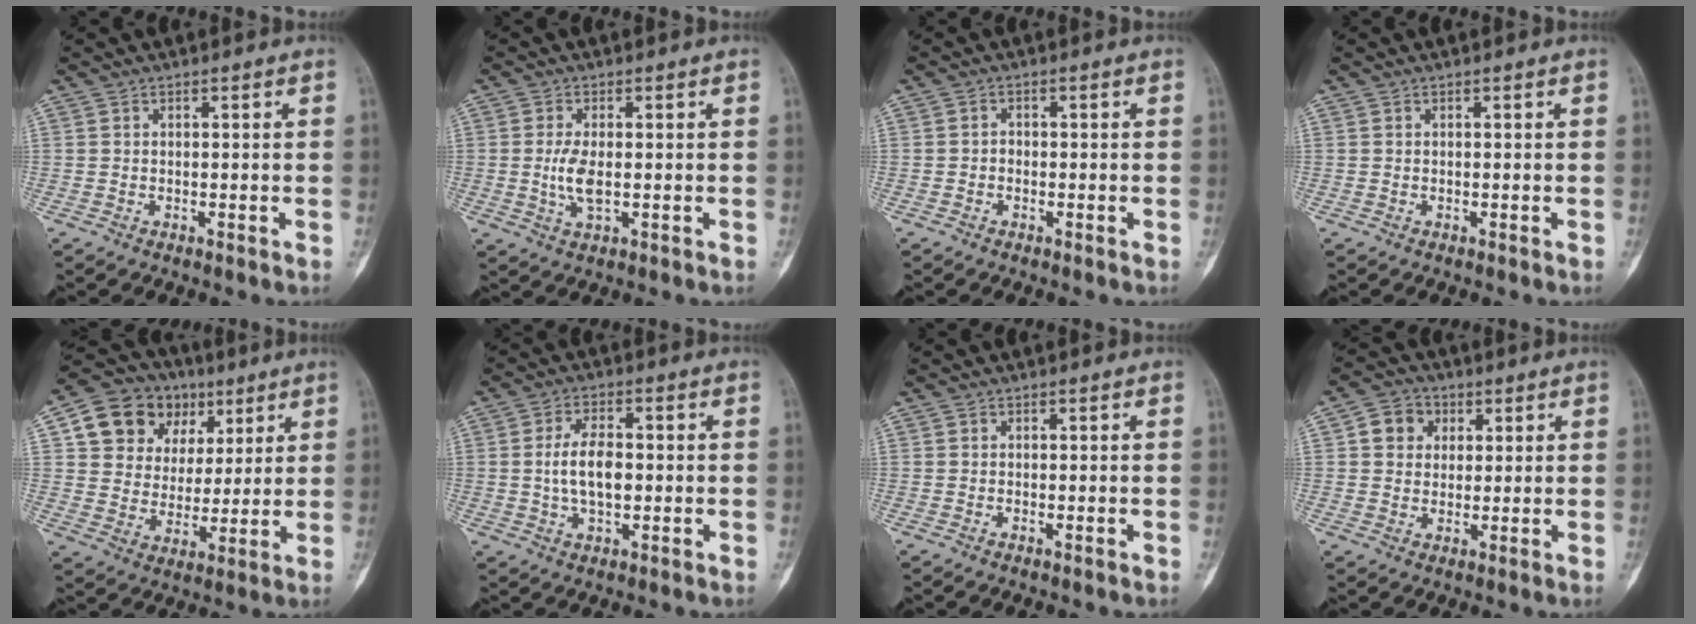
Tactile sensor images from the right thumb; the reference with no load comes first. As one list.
[{"total": 4.6, "force": [-0.2, 1.9, 4.2], "torque": [-0.094, -0.008, -0.002]}, {"total": 1.2, "force": [-0.4, 1.0, 0.5], "torque": [0.000, 0.005, -0.011]}, {"total": 0.0}, {"total": 15.8, "force": [6.7, 12.9, 6.3], "torque": [-0.065, 0.004, 0.116]}, {"total": 7.5, "force": [-0.1, 4.0, 6.4], "torque": [-0.116, 0.006, -0.004]}, {"total": 0.0}, {"total": 6.2, "force": [1.9, 5.3, 2.6], "torque": [-0.019, 0.002, 0.027]}]